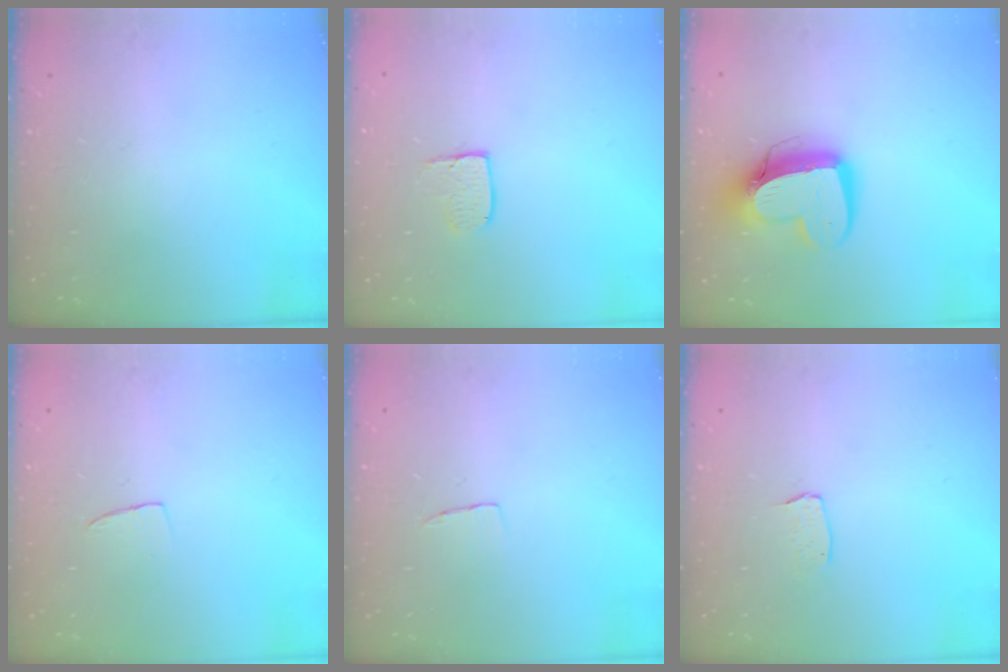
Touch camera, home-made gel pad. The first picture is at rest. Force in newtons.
{"total": 5.2, "press": 5.2, "slide": 0.3}
{"total": 14.4, "press": 14.3, "slide": 1.3}
{"total": 3.9, "press": 3.9, "slide": 0.3}
{"total": 3.1, "press": 3.1, "slide": 0.1}
{"total": 3.0, "press": 3.0, "slide": 0.2}